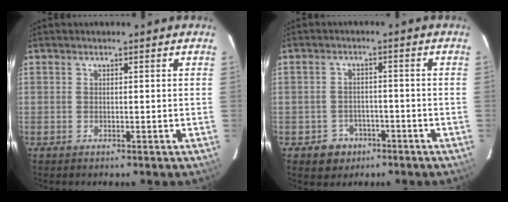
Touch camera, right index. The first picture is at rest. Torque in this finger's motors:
{"motor_torque": [0.22, -0.28, 0.01, -0.02]}